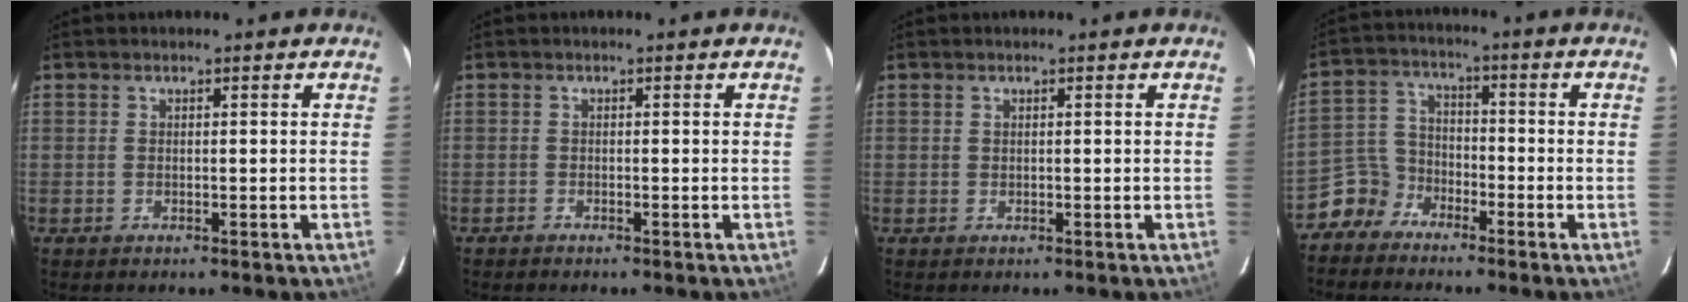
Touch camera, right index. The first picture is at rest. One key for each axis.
{"total": 0.7, "fx": -0.6, "fy": 0.3, "fz": -0.1, "tx": -0.003, "ty": 0.002, "tz": -0.013}
{"total": 0.0}
{"total": 6.0, "fx": -4.5, "fy": 3.9, "fz": 0.2, "tx": -0.010, "ty": 0.030, "tz": -0.101}